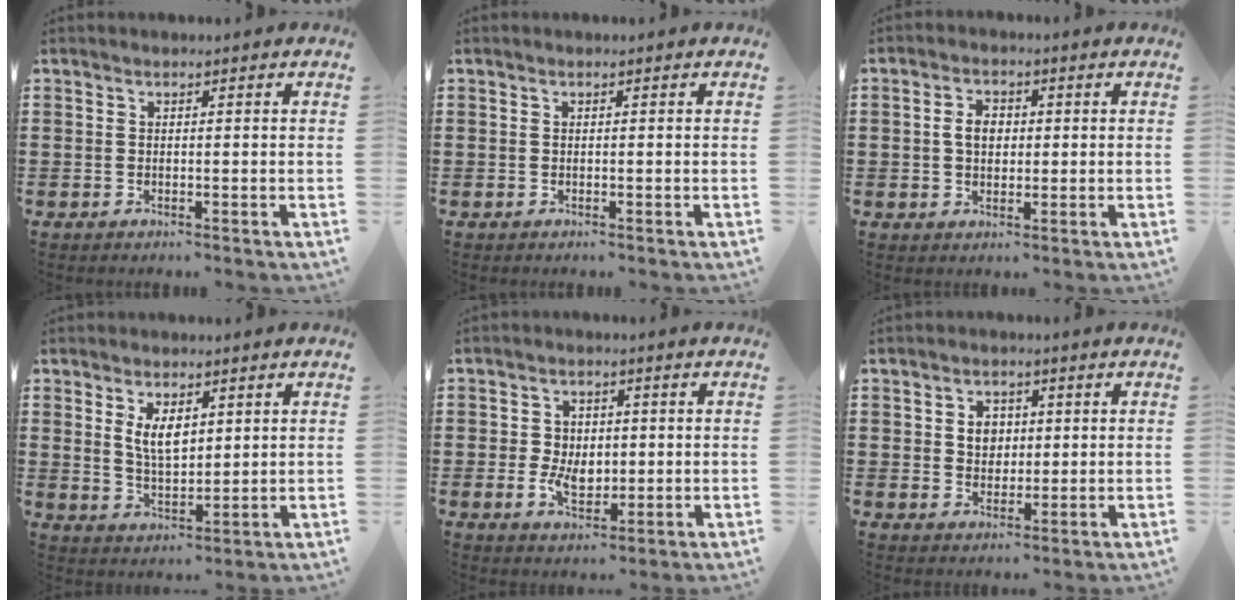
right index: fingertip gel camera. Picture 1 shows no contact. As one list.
[{"total": 0.0}, {"total": 3.4, "force": [0.2, 2.2, 2.5], "torque": [-0.054, 0.010, 0.001]}, {"total": 5.0, "force": [1.9, 2.4, 4.0], "torque": [-0.076, 0.003, 0.032]}, {"total": 4.9, "force": [-0.5, 3.6, 3.3], "torque": [-0.069, 0.012, -0.009]}, {"total": 3.4, "force": [0.7, 2.9, 1.6], "torque": [-0.043, 0.012, 0.010]}]